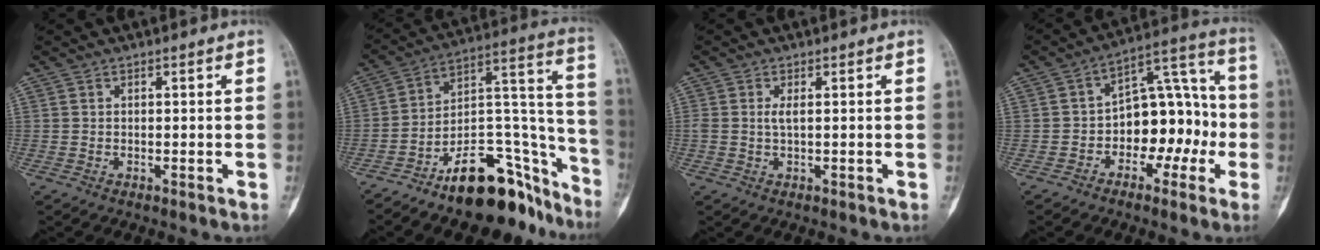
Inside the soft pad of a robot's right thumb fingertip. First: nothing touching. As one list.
[{"total": 21.5, "force": [-15.4, 9.0, 12.1], "torque": [-0.114, 0.141, -0.246]}, {"total": 1.4, "force": [0.1, 0.3, 1.4], "torque": [-0.041, 0.001, 0.005]}, {"total": 13.3, "force": [-3.3, 8.6, 9.6], "torque": [-0.094, 0.060, -0.056]}]